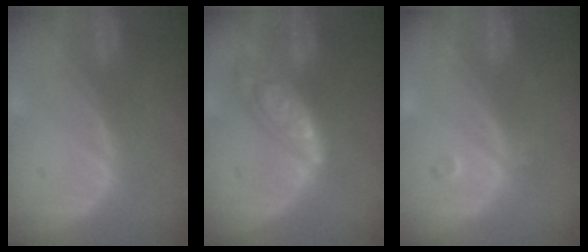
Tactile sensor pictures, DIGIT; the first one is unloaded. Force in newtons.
{"total": 7.2, "press": 7.2, "slide": 0.6}
{"total": 1.5, "press": 1.2, "slide": 0.8}